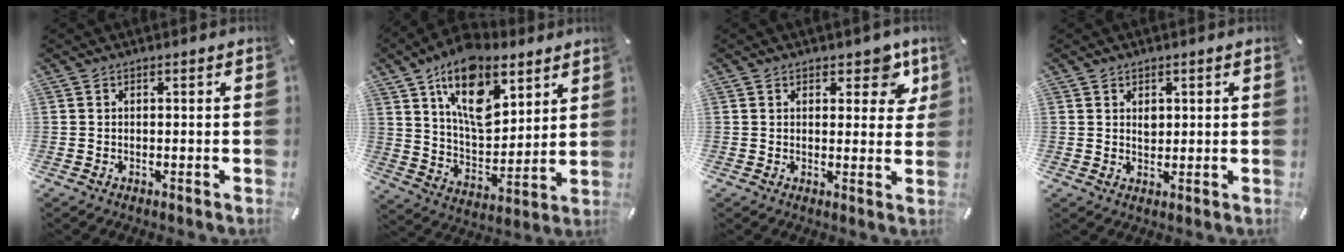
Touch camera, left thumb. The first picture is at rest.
{"total": 17.5, "force": [10.3, 9.6, 10.4], "torque": [-0.181, -0.043, 0.186]}
{"total": 7.7, "force": [4.5, 4.4, 4.5], "torque": [-0.035, -0.018, 0.071]}
{"total": 2.4, "force": [1.0, 1.9, 1.1], "torque": [0.002, -0.008, 0.013]}